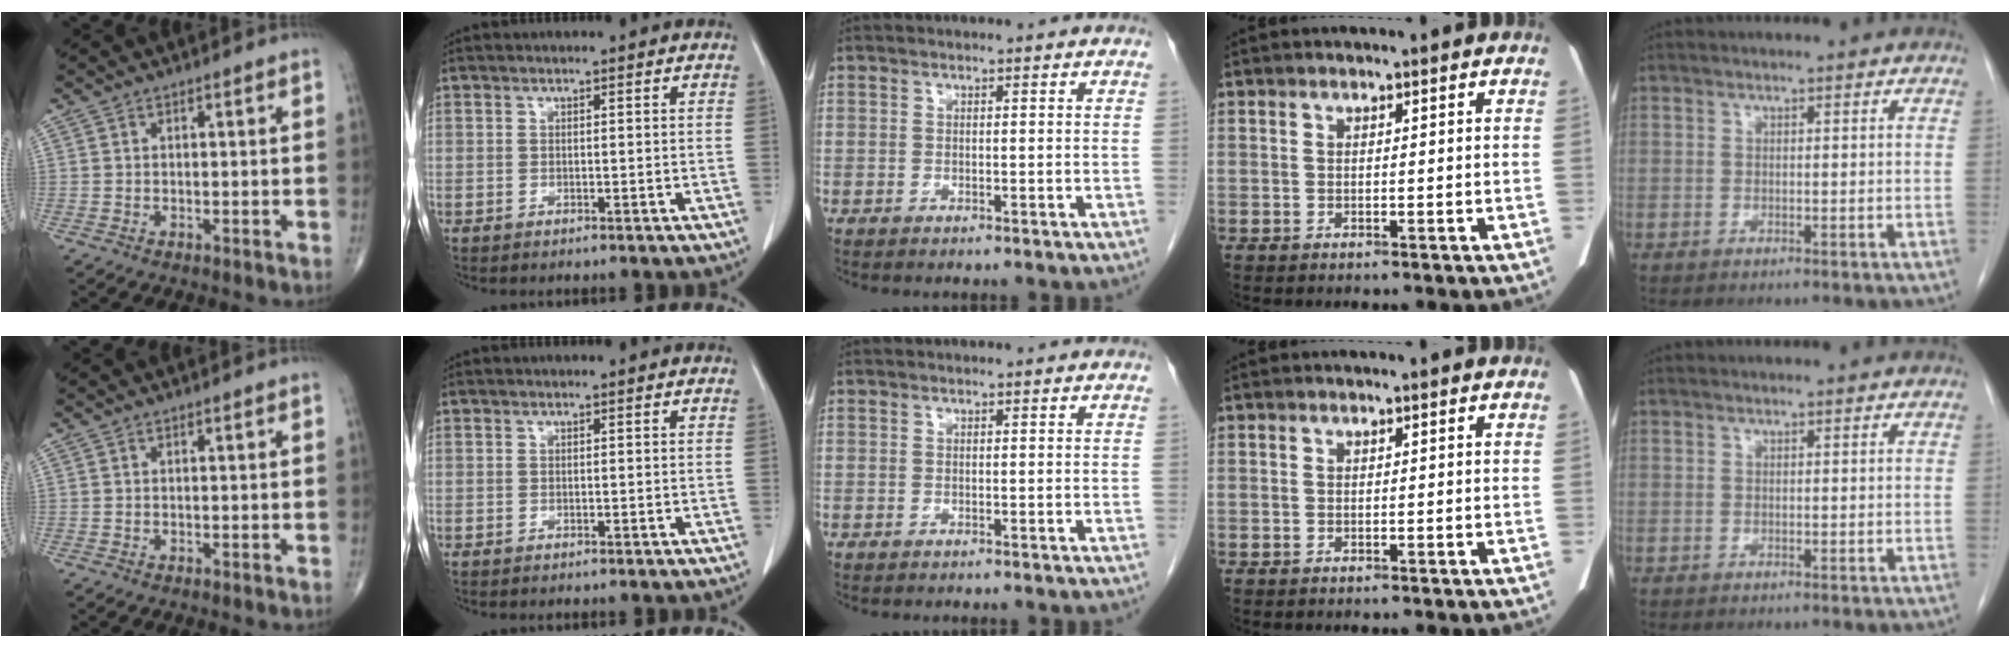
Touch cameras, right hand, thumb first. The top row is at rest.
{}